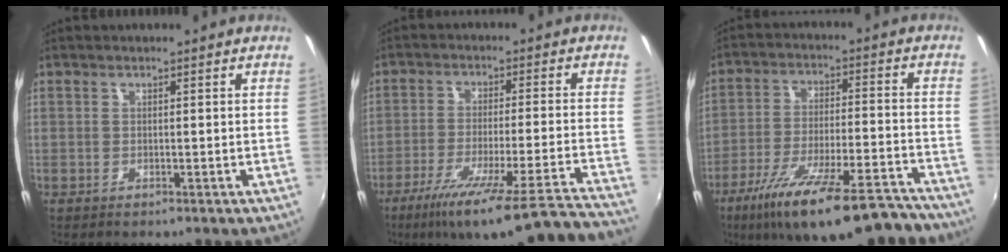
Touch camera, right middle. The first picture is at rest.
{"total": 23.4, "force": [-19.9, -1.8, 12.2], "torque": [-0.184, -0.076, -0.301]}
{"total": 21.8, "force": [-16.9, 5.1, 12.7], "torque": [-0.220, -0.037, -0.250]}